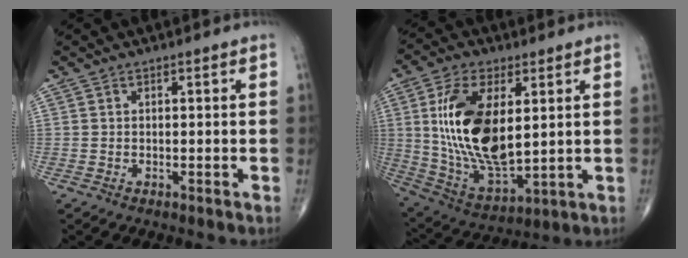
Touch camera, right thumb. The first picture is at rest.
{"total": 19.5, "force": [3.6, 9.6, 16.6], "torque": [-0.312, -0.022, 0.077]}